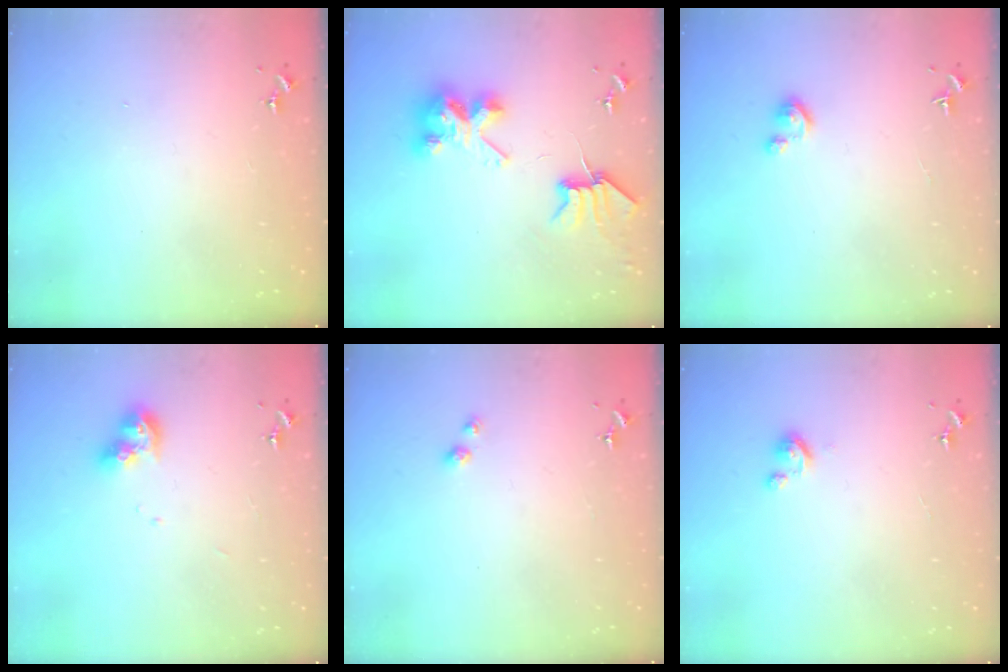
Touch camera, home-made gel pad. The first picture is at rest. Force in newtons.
{"total": 8.1, "press": 8.0, "slide": 1.3}
{"total": 2.8, "press": 2.8, "slide": 0.3}
{"total": 10.2, "press": 10.1, "slide": 0.9}
{"total": 2.6, "press": 2.6, "slide": 0.6}
{"total": 2.8, "press": 2.8, "slide": 0.3}